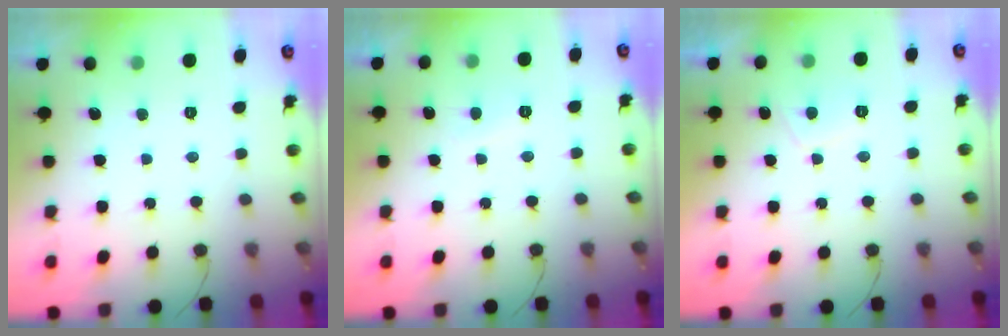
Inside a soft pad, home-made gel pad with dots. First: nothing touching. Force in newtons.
{"total": 1.8, "press": 1.6, "slide": 0.6}
{"total": 3.1, "press": 3.0, "slide": 0.7}